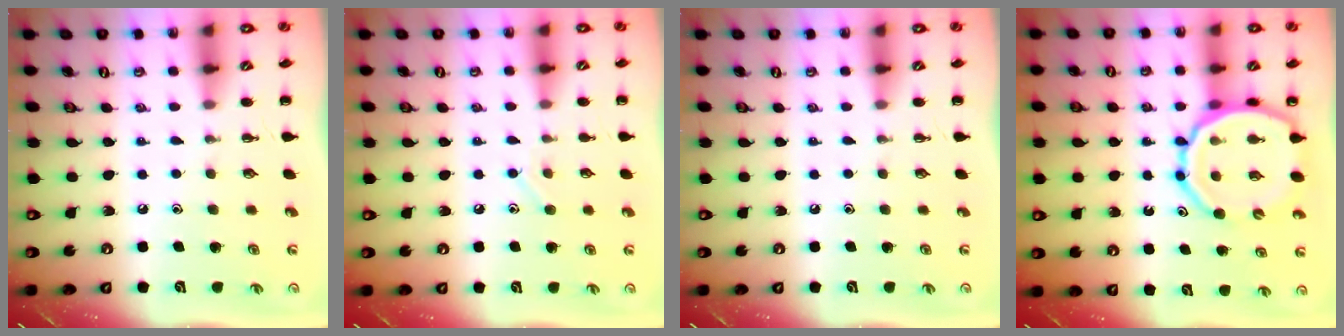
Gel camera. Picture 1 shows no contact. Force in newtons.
{"total": 7.0, "press": 6.9, "slide": 1.2}
{"total": 0.0}
{"total": 15.2, "press": 14.8, "slide": 3.4}